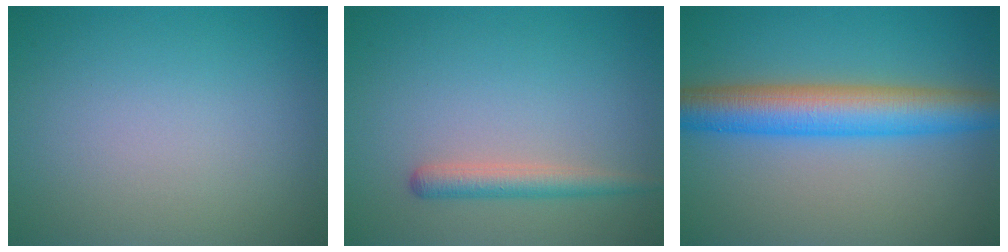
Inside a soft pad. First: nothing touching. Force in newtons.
{"total": 2.2, "press": 2.2, "slide": 0.1}
{"total": 7.0, "press": 7.0, "slide": 0.2}